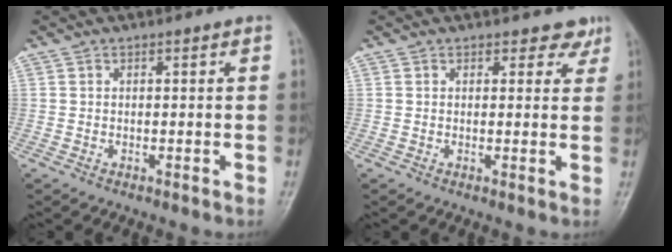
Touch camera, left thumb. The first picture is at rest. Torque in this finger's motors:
{"motor_torque": [-0.23, 0.27, -0.28, -0.26, 0.02]}